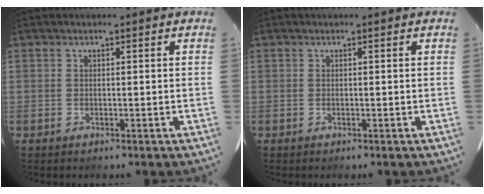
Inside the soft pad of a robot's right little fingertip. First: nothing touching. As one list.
[{"total": 0.0}]